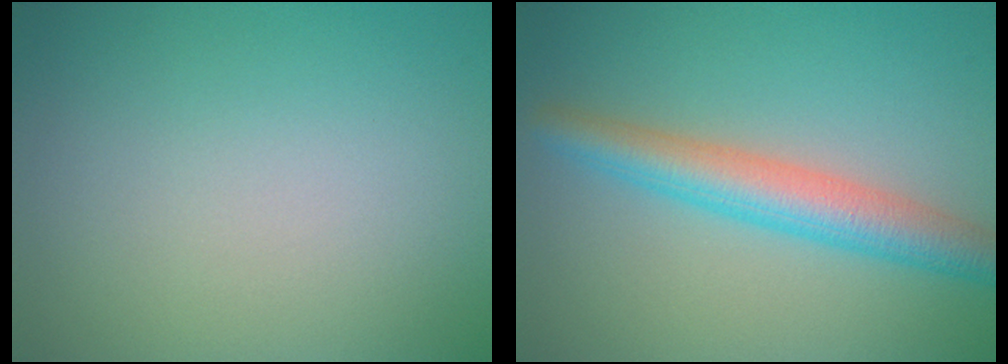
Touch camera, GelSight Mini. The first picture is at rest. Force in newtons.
{"total": 4.8, "press": 4.8, "slide": 0.1}